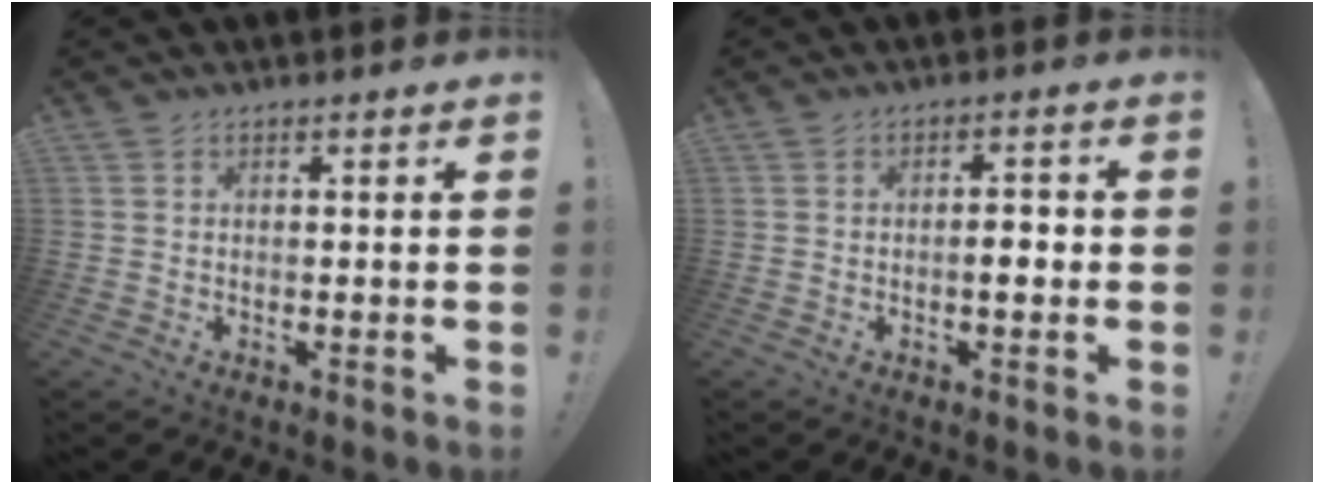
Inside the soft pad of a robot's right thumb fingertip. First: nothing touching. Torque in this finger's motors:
{"motor_torque": [-0.10, 0.17, 0.49, -0.12, 0.00]}